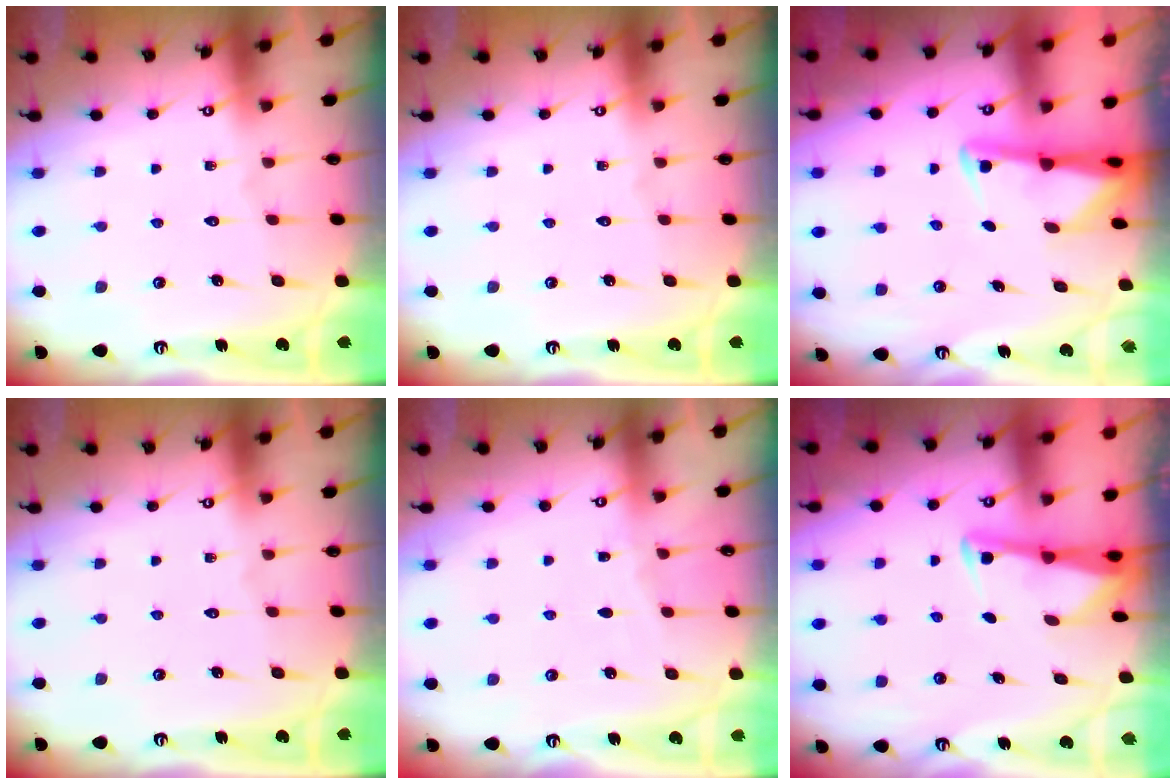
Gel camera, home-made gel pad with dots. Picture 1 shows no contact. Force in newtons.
{"total": 0.0}
{"total": 3.6, "press": 3.6, "slide": 0.5}
{"total": 0.0}
{"total": 2.7, "press": 2.7, "slide": 0.4}
{"total": 3.3, "press": 3.3, "slide": 0.3}